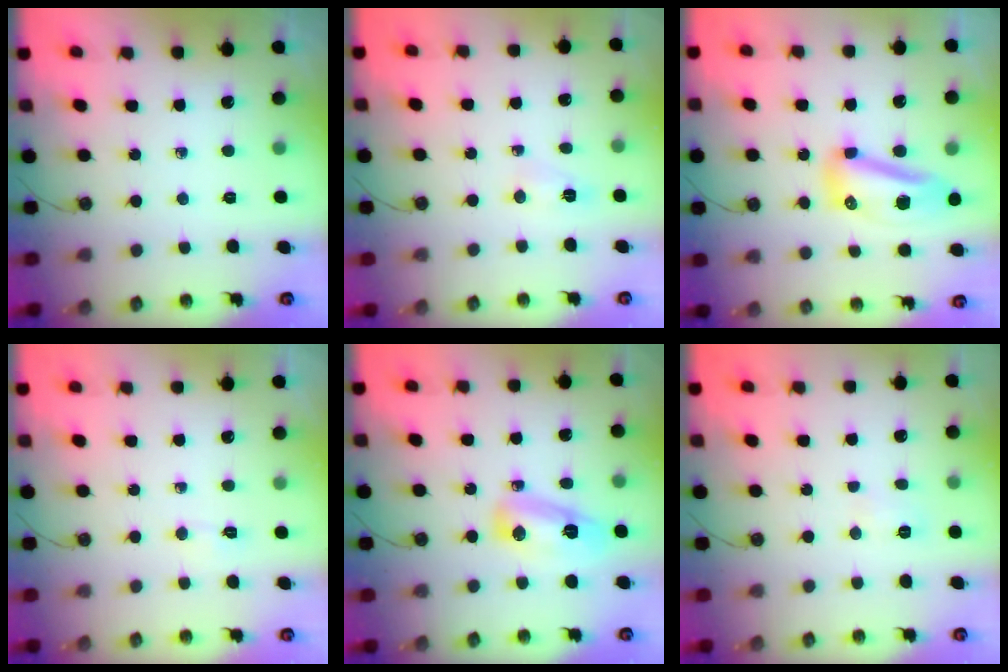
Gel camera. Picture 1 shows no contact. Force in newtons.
{"total": 3.5, "press": 3.4, "slide": 0.6}
{"total": 18.9, "press": 16.1, "slide": 9.9}
{"total": 2.8, "press": 2.8, "slide": 0.4}
{"total": 8.9, "press": 8.9, "slide": 0.9}
{"total": 3.5, "press": 3.4, "slide": 1.0}